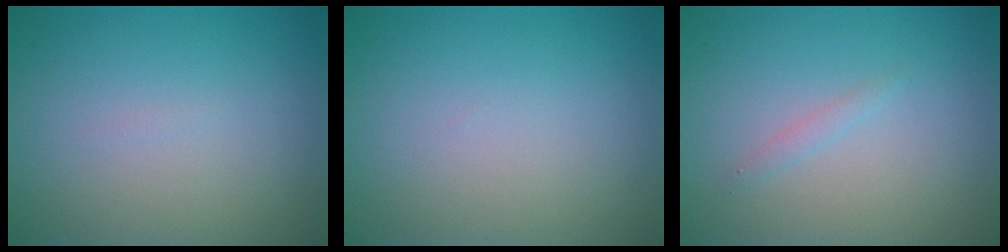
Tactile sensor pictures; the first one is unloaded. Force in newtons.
{"total": 0.0}
{"total": 0.7, "press": 0.7, "slide": 0.1}